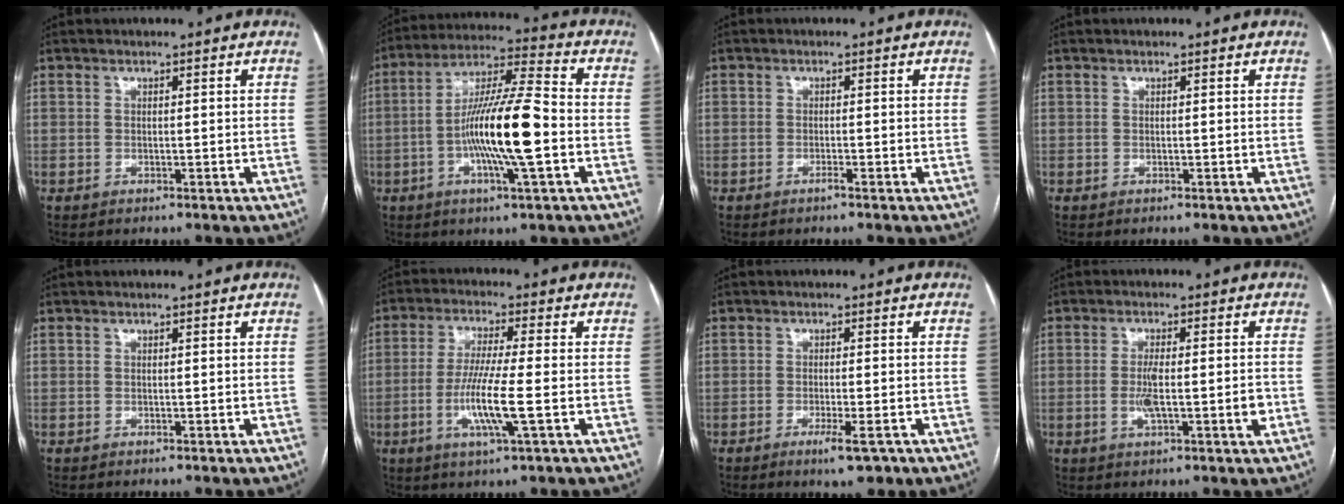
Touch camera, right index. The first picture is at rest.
{"total": 14.3, "force": [-2.9, 0.6, 14.0], "torque": [-0.262, 0.000, -0.059]}
{"total": 0.7, "force": [-0.5, -0.1, 0.4], "torque": [-0.009, 0.000, -0.010]}
{"total": 0.0}
{"total": 0.0}
{"total": 8.8, "force": [-2.2, -0.4, 8.5], "torque": [-0.172, -0.015, -0.045]}
{"total": 3.7, "force": [-2.0, 0.4, 3.0], "torque": [-0.048, -0.007, -0.029]}
{"total": 5.6, "force": [-1.1, 0.8, 5.4], "torque": [-0.104, -0.002, -0.017]}